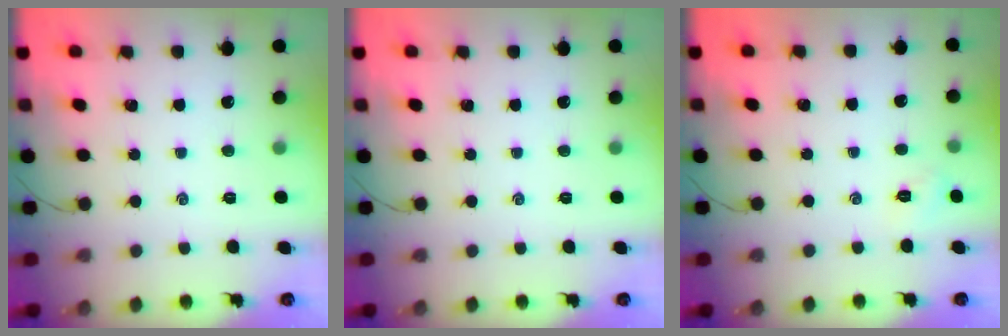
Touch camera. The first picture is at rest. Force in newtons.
{"total": 0.0}
{"total": 2.5, "press": 2.4, "slide": 0.7}